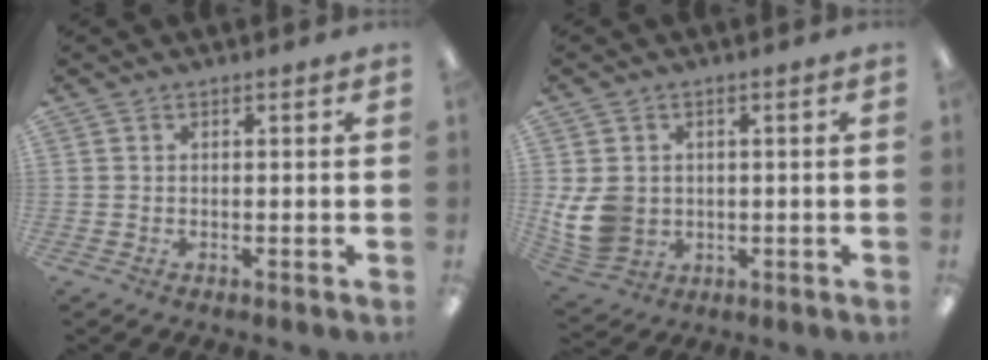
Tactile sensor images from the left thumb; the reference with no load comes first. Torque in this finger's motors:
{"motor_torque": [-0.20, 0.74, 1.04, -0.06, 0.26]}